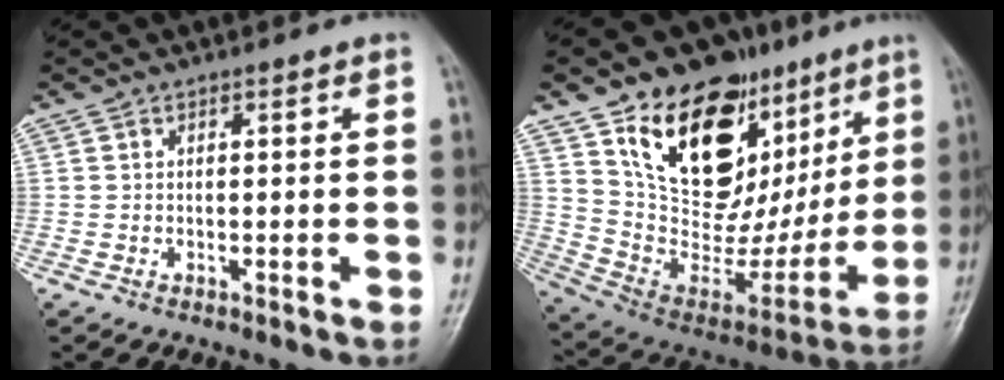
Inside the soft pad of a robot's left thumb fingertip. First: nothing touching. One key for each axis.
{"total": 29.5, "fx": 13.4, "fy": 17.7, "fz": 19.4, "tx": -0.250, "ty": -0.019, "tz": 0.242}